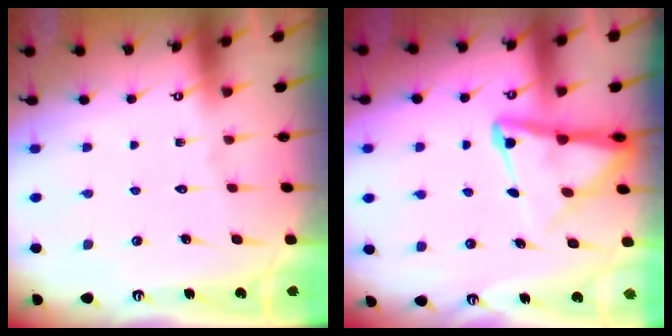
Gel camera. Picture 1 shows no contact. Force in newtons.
{"total": 8.8, "press": 8.7, "slide": 1.1}